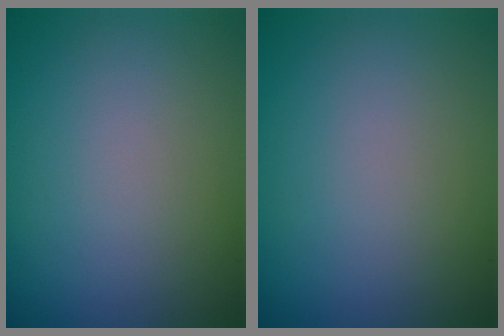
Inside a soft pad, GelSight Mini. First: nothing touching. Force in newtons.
{"total": 0.0}